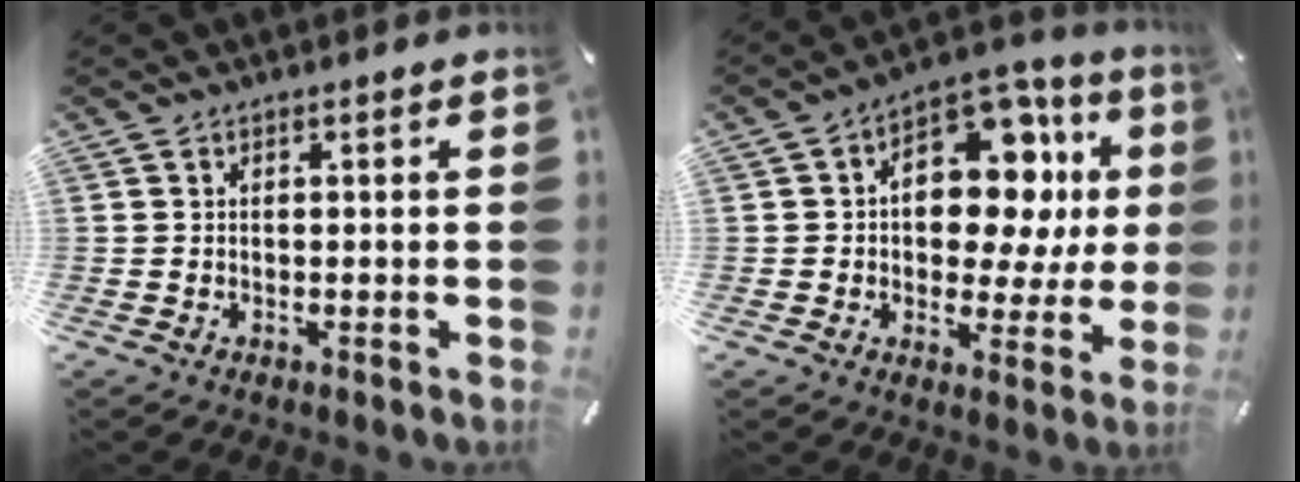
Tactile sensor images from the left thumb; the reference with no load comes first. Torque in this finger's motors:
{"motor_torque": [1.28, 1.06, 0.86, 0.39, 0.15]}